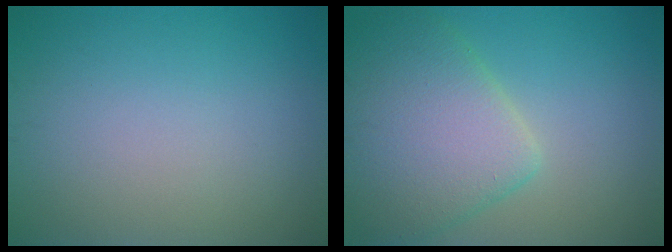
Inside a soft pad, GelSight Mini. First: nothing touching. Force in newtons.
{"total": 7.1, "press": 7.1, "slide": 0.3}